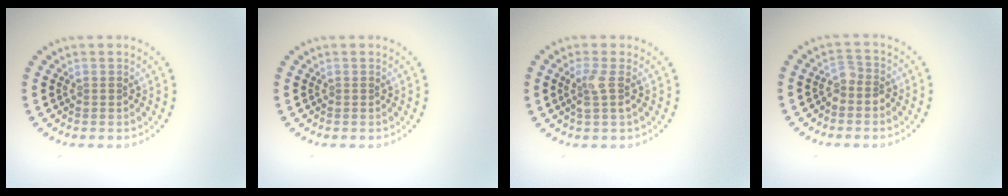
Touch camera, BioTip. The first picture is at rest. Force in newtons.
{"total": 0.0}
{"total": 1.9, "press": 1.5, "slide": 1.2}
{"total": 1.6, "press": 1.3, "slide": 1.0}